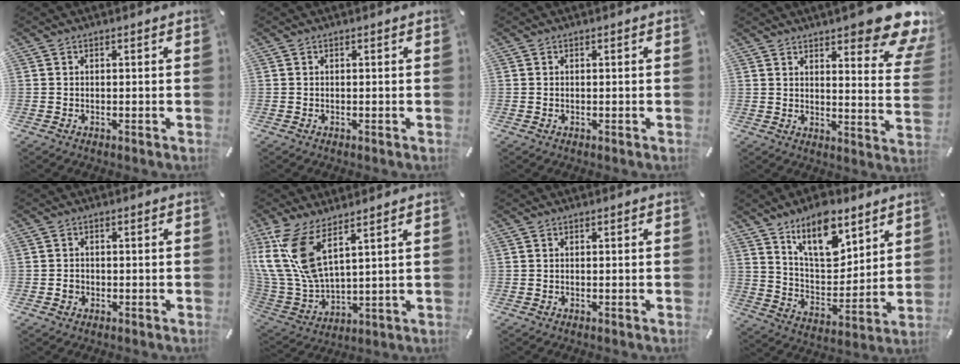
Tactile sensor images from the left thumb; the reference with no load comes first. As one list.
[{"total": 0.0}, {"total": 0.0}, {"total": 13.4, "force": [9.8, 3.7, 8.4], "torque": [-0.107, -0.086, 0.164]}, {"total": 1.5, "force": [-0.5, 1.4, 0.4], "torque": [-0.009, 0.006, -0.012]}, {"total": 15.3, "force": [8.2, 6.6, 11.0], "torque": [-0.275, -0.052, 0.143]}, {"total": 0.0}, {"total": 15.3, "force": [10.2, 7.7, 8.3], "torque": [-0.135, -0.051, 0.182]}]